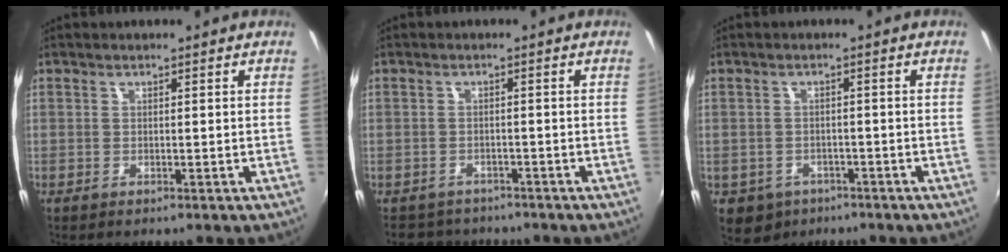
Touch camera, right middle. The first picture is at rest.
{"total": 5.3, "force": [-4.6, 2.5, 0.7], "torque": [-0.025, -0.002, -0.073]}
{"total": 6.1, "force": [-3.1, 5.0, 1.8], "torque": [-0.053, -0.010, -0.039]}